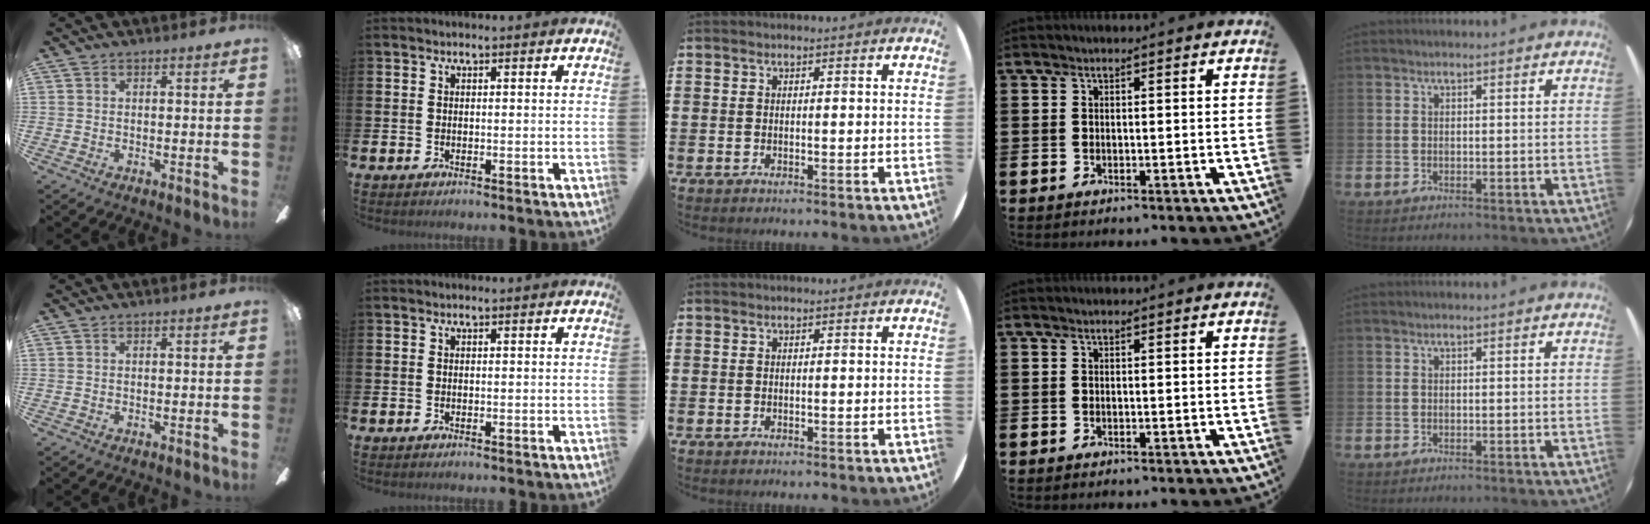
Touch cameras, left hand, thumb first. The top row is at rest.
{}